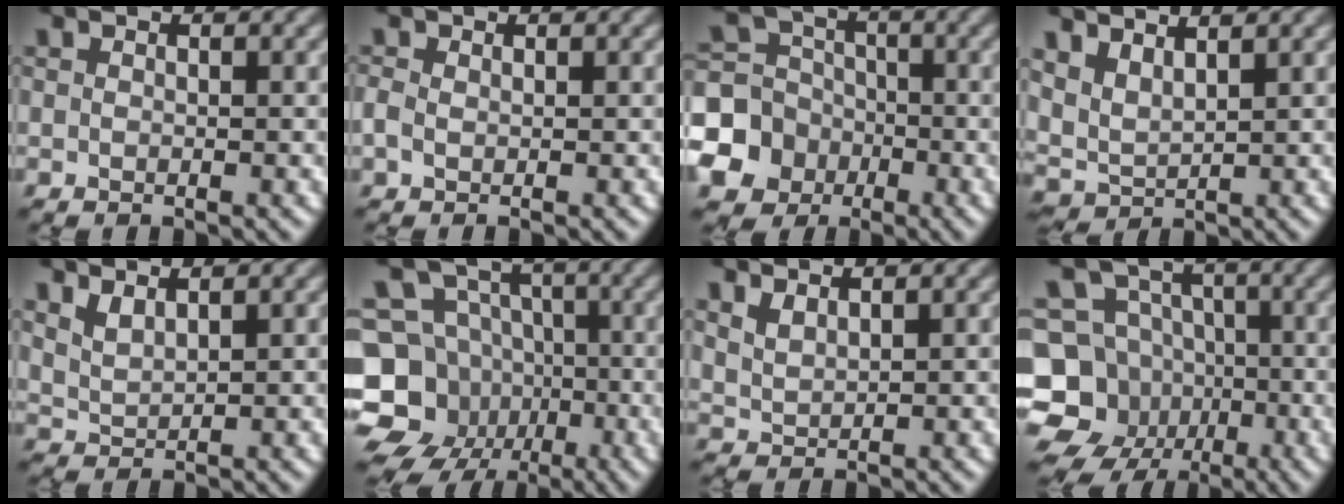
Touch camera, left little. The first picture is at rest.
{"total": 1.0, "force": [-0.1, 0.7, 0.6], "torque": [-0.017, 0.004, -0.004]}
{"total": 12.5, "force": [-4.7, 11.3, 2.6], "torque": [-0.097, -0.025, -0.100]}
{"total": 3.1, "force": [2.4, 1.1, 1.7], "torque": [-0.048, 0.005, 0.044]}
{"total": 1.5, "force": [1.2, 0.4, 0.8], "torque": [-0.021, -0.002, 0.026]}
{"total": 13.9, "force": [-5.8, 11.9, 4.5], "torque": [-0.095, -0.021, -0.115]}
{"total": 1.3, "force": [1.0, 0.5, 0.7], "torque": [-0.018, 0.000, 0.022]}
{"total": 12.5, "force": [-5.4, 10.7, 3.7], "torque": [-0.078, -0.013, -0.114]}